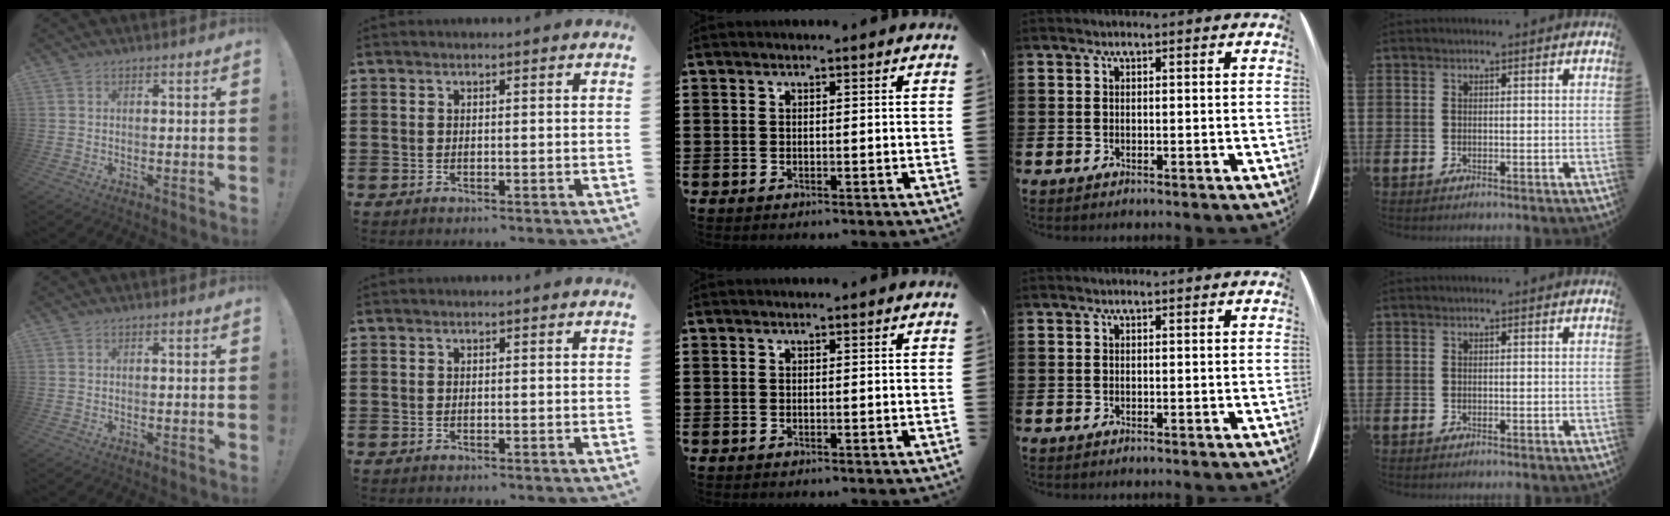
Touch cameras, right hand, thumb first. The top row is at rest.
{}